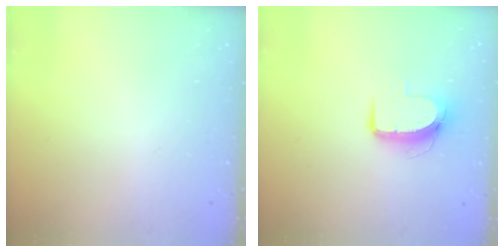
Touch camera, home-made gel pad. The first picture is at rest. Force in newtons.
{"total": 9.1, "press": 9.1, "slide": 0.9}